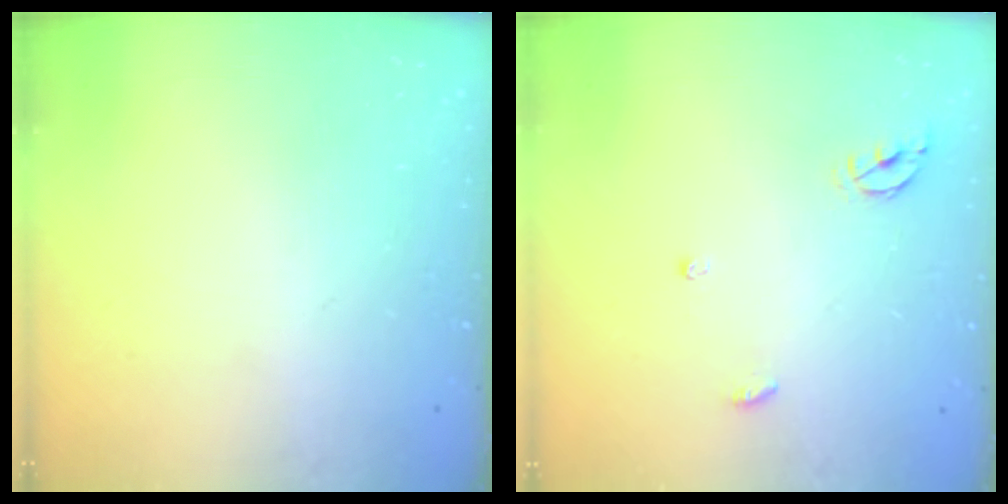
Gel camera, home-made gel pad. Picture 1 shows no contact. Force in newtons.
{"total": 5.5, "press": 5.5, "slide": 0.2}